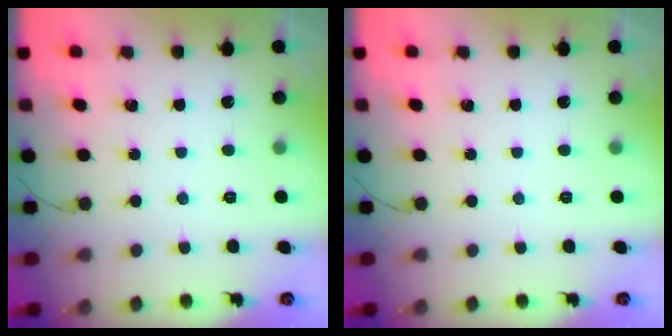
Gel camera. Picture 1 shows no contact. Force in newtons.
{"total": 0.0}